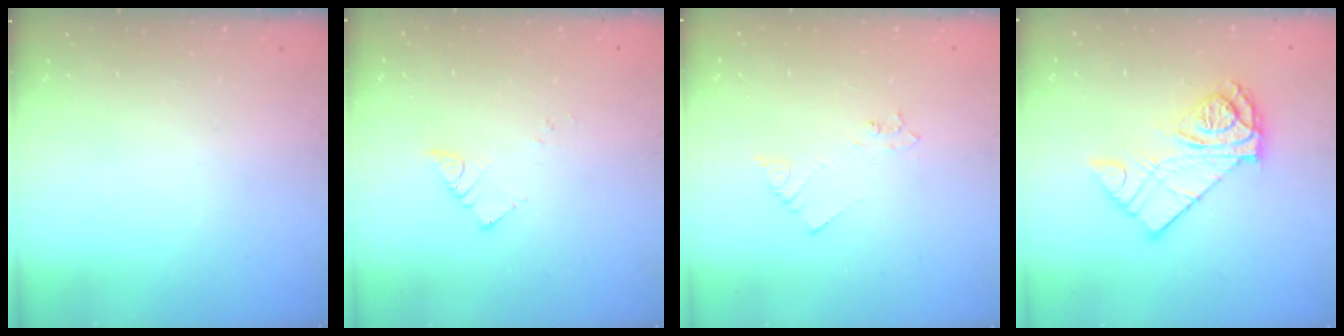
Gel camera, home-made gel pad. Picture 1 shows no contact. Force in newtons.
{"total": 4.0, "press": 4.0, "slide": 0.1}
{"total": 2.1, "press": 2.1, "slide": 0.3}
{"total": 12.9, "press": 12.9, "slide": 0.7}